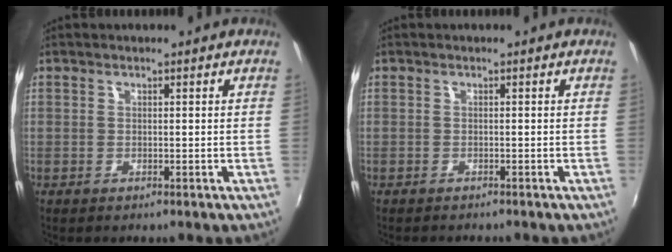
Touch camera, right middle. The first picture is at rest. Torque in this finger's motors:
{"motor_torque": [0.01, -0.07, 0.01, 0.00]}